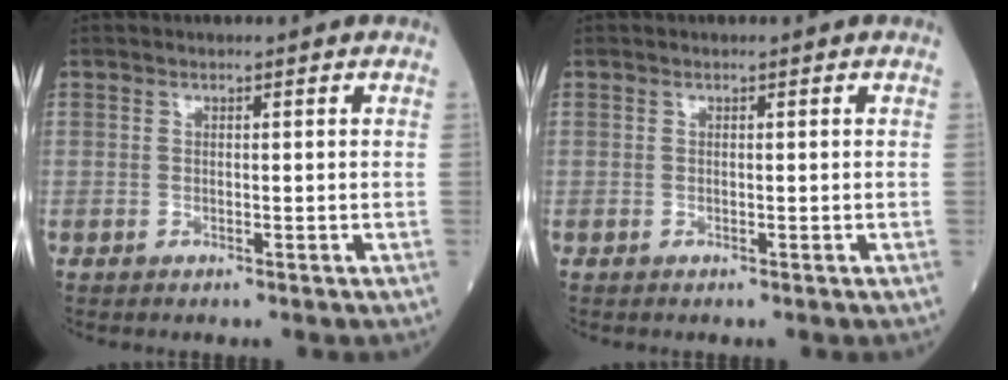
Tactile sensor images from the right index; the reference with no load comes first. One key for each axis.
{"total": 0.0}